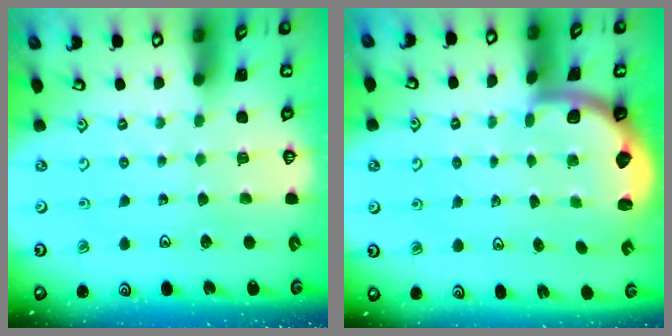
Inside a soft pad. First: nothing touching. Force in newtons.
{"total": 1.9, "press": 1.8, "slide": 0.5}